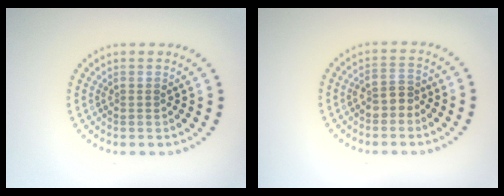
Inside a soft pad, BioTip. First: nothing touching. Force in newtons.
{"total": 2.1, "press": 2.0, "slide": 0.8}